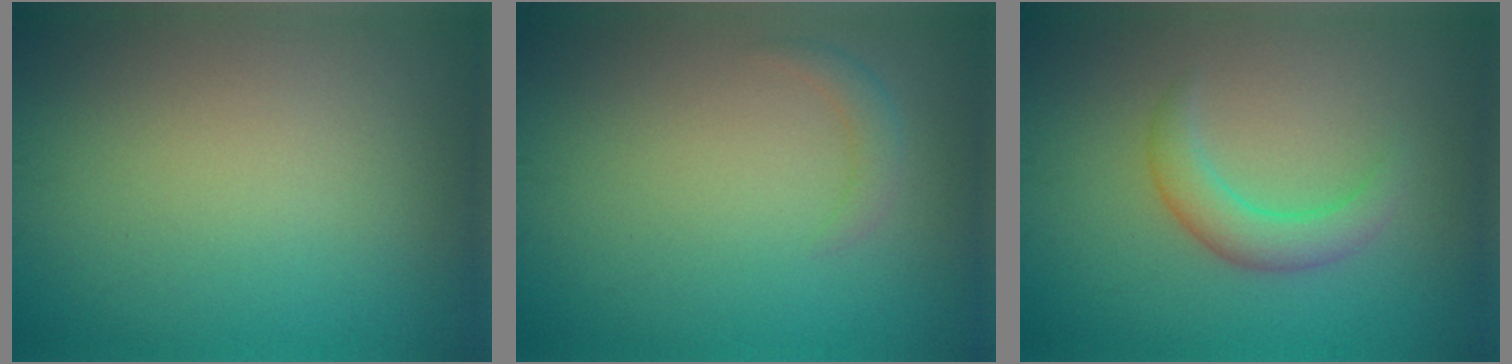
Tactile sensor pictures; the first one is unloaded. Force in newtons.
{"total": 1.3, "press": 1.3, "slide": 0.1}
{"total": 2.8, "press": 2.8, "slide": 0.3}